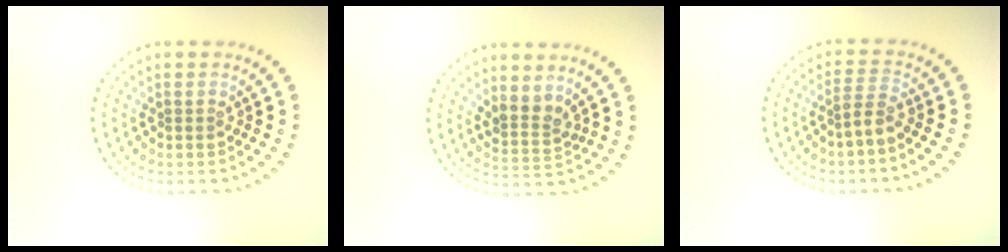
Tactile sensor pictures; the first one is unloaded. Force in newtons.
{"total": 2.3, "press": 1.8, "slide": 1.5}
{"total": 2.0, "press": 1.3, "slide": 1.5}